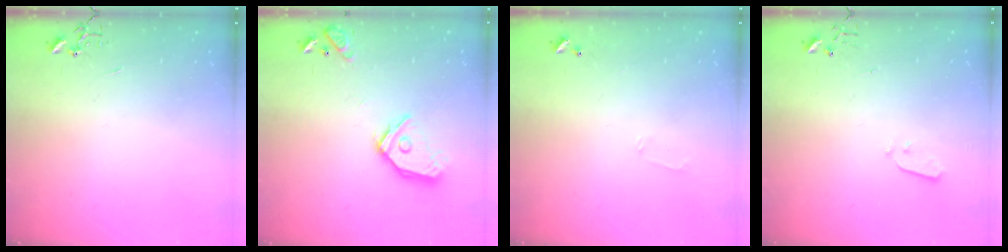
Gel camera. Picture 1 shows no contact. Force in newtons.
{"total": 14.7, "press": 14.6, "slide": 2.0}
{"total": 5.0, "press": 5.0, "slide": 0.9}
{"total": 3.0, "press": 2.9, "slide": 0.3}